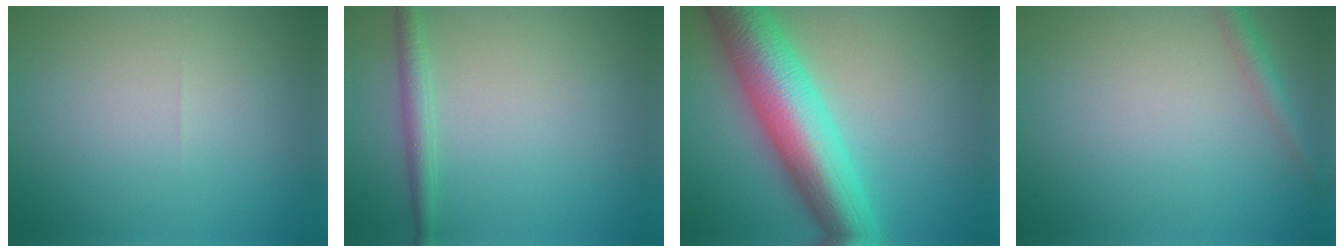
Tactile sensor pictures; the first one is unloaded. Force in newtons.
{"total": 1.9, "press": 1.9, "slide": 0.0}
{"total": 10.8, "press": 10.8, "slide": 0.2}
{"total": 1.8, "press": 1.8, "slide": 0.0}